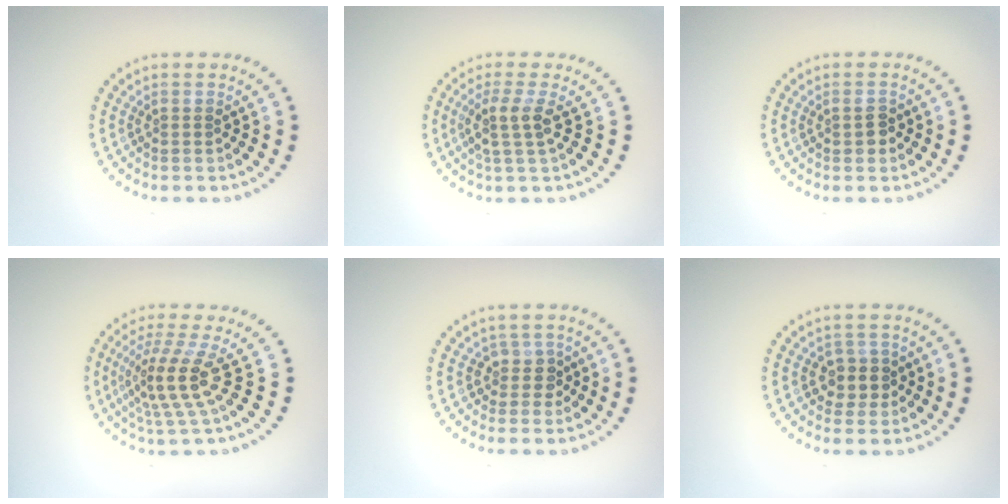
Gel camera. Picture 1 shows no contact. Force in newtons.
{"total": 2.6, "press": 2.0, "slide": 1.5}
{"total": 1.5, "press": 1.5, "slide": 0.1}
{"total": 4.3, "press": 3.0, "slide": 3.1}
{"total": 1.8, "press": 1.4, "slide": 1.2}
{"total": 2.3, "press": 2.2, "slide": 0.9}